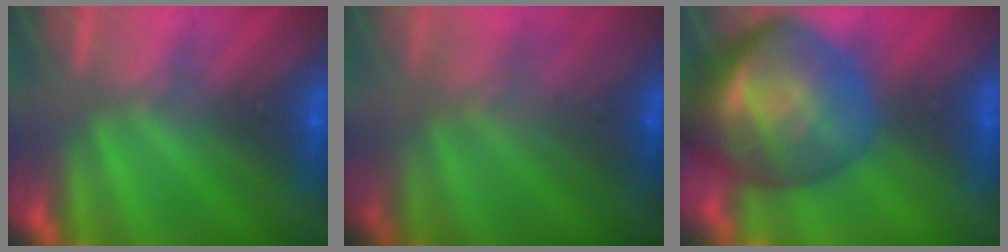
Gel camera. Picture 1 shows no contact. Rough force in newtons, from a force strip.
{"total": 3.7}
{"total": 8.2}